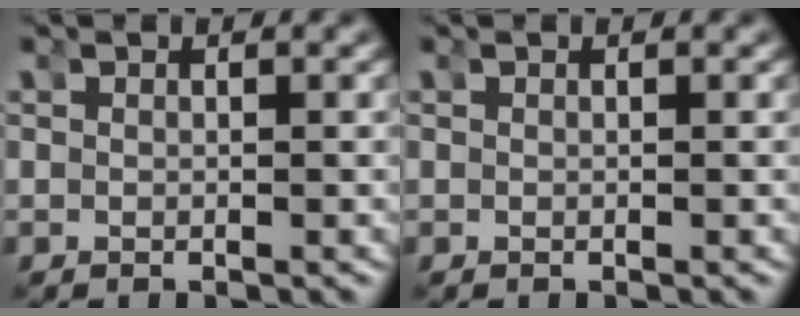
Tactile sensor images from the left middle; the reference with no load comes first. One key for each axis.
{"total": 0.0}